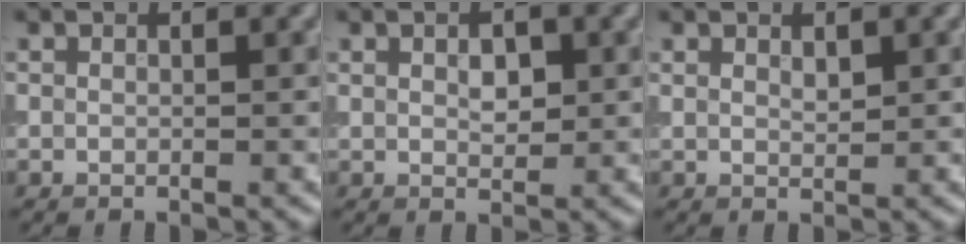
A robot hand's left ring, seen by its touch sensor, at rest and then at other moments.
{"total": 2.0, "force": [0.5, 1.1, 1.6], "torque": [-0.025, 0.002, 0.010]}
{"total": 1.1, "force": [0.6, 0.4, 0.7], "torque": [-0.016, -0.001, 0.014]}